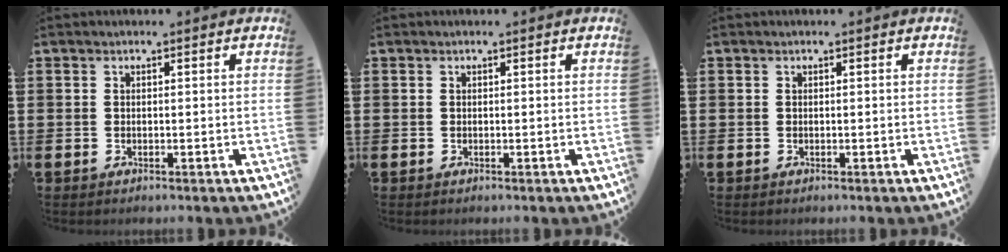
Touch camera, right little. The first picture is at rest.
{"total": 0.0}
{"total": 0.0}